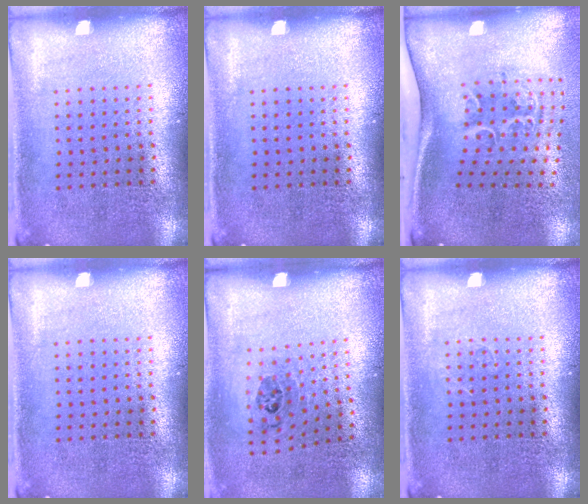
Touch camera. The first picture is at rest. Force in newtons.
{"total": 0.0}
{"total": 2.3, "press": 1.4, "slide": 1.8}
{"total": 0.0}
{"total": 1.1, "press": 0.7, "slide": 0.9}
{"total": 0.6, "press": 0.5, "slide": 0.2}